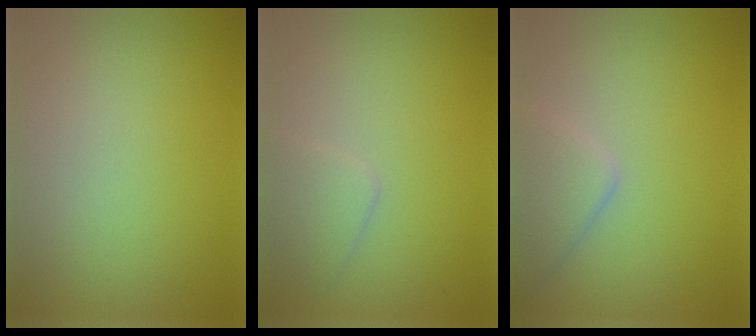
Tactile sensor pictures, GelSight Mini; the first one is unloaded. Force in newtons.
{"total": 1.9, "press": 1.9, "slide": 0.0}
{"total": 2.8, "press": 2.8, "slide": 0.2}